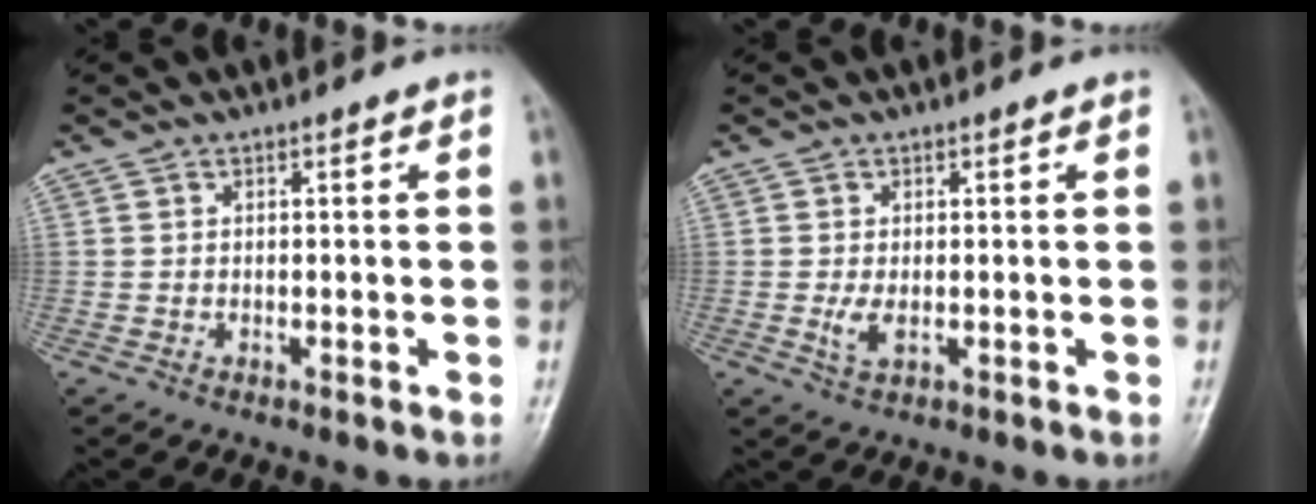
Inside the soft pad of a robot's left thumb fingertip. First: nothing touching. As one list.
[{"total": 2.5, "force": [0.0, 1.4, 2.0], "torque": [-0.044, -0.008, 0.003]}]